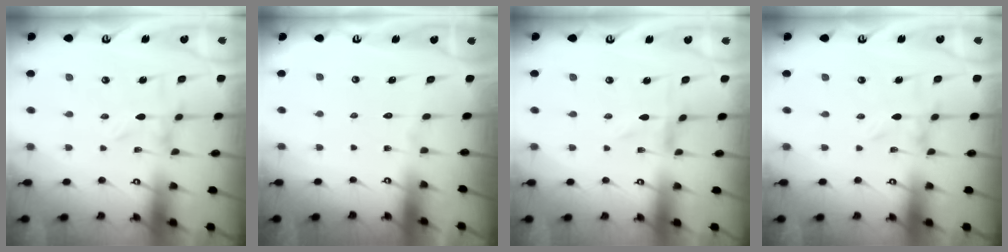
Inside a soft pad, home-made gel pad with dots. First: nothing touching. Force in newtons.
{"total": 1.7, "press": 1.7, "slide": 0.2}
{"total": 0.0}
{"total": 0.0}